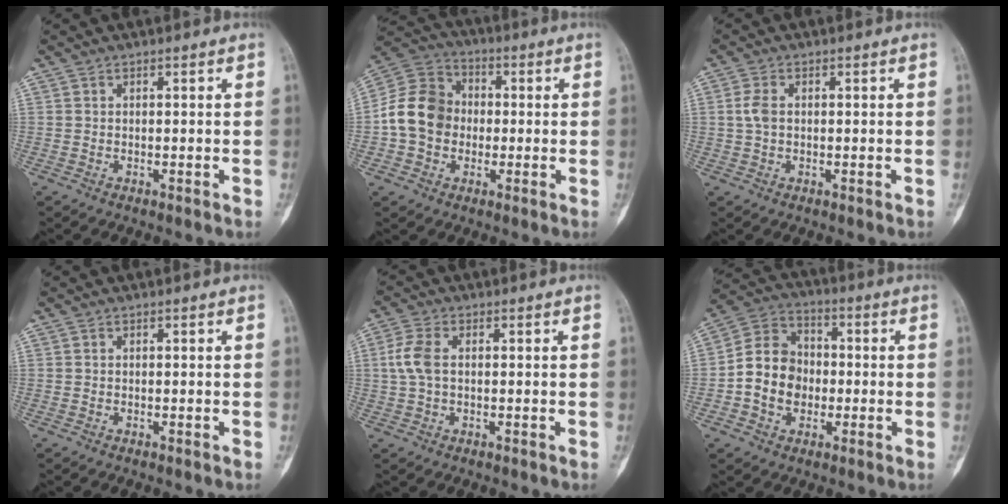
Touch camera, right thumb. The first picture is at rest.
{"total": 12.1, "force": [-0.8, 10.1, 6.5], "torque": [-0.107, 0.033, -0.027]}
{"total": 2.9, "force": [0.3, 1.8, 2.3], "torque": [-0.054, 0.005, 0.003]}
{"total": 0.0}
{"total": 5.0, "force": [0.4, 2.9, 4.1], "torque": [-0.108, 0.011, 0.004]}
{"total": 11.4, "force": [-1.4, 8.8, 7.2], "torque": [-0.110, 0.029, -0.035]}